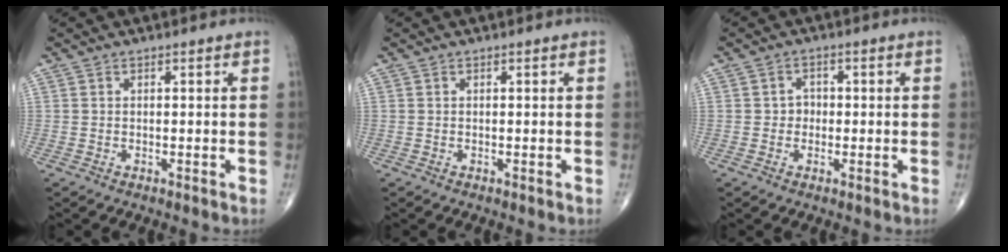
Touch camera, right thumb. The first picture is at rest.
{"total": 0.0}
{"total": 2.4, "force": [-0.2, 2.1, 1.1], "torque": [-0.001, 0.007, -0.010]}